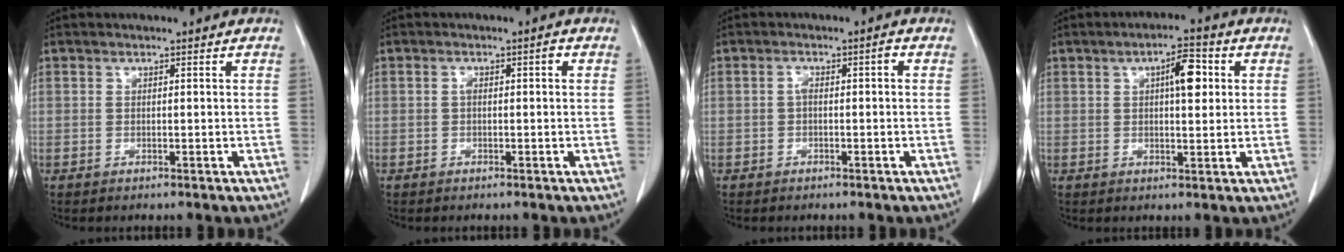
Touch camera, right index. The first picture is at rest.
{"total": 1.5, "force": [0.1, 0.5, 1.4], "torque": [-0.021, 0.006, 0.003]}
{"total": 2.0, "force": [-0.1, 0.6, 1.9], "torque": [-0.031, 0.012, 0.000]}
{"total": 5.6, "force": [1.5, 1.7, 5.1], "torque": [-0.081, 0.009, 0.023]}